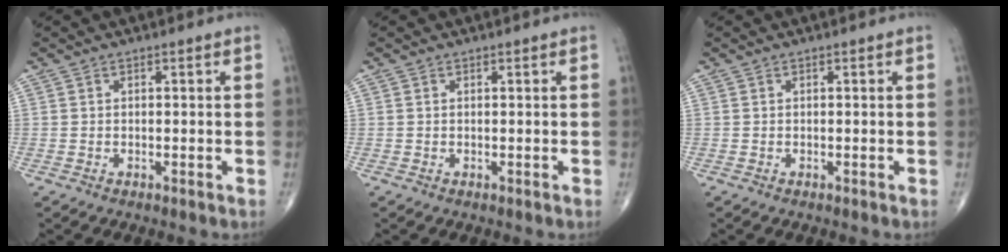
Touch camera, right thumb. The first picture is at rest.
{"total": 0.0}
{"total": 0.0}